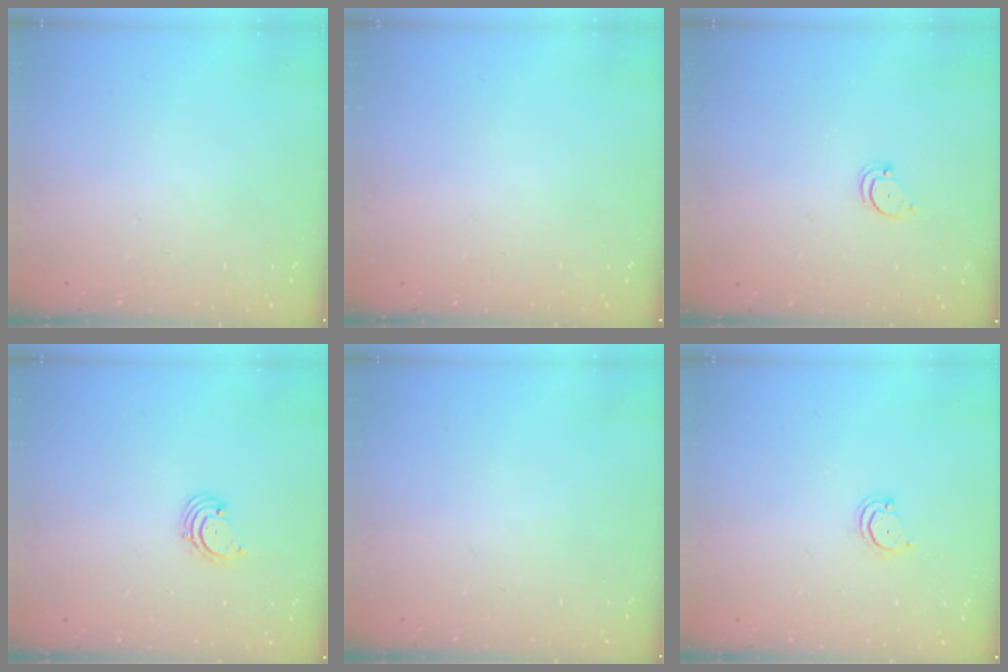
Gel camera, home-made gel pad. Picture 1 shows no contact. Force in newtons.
{"total": 0.0}
{"total": 2.4, "press": 2.4, "slide": 0.2}
{"total": 1.6, "press": 1.6, "slide": 0.2}
{"total": 0.0}
{"total": 3.3, "press": 3.3, "slide": 0.2}